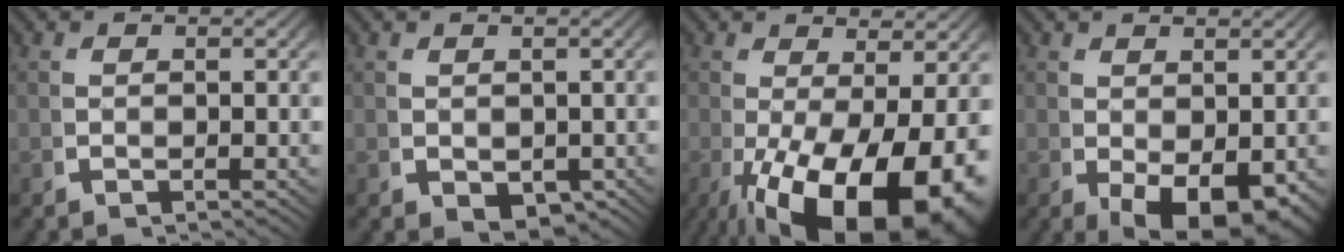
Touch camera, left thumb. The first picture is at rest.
{"total": 1.9, "force": [-0.4, 1.6, 1.0], "torque": [-0.019, -0.023, 0.010]}
{"total": 14.6, "force": [-4.7, 8.1, 11.2], "torque": [-0.200, -0.069, -0.030]}
{"total": 5.2, "force": [-1.5, 3.0, 4.0], "torque": [-0.071, -0.040, 0.003]}